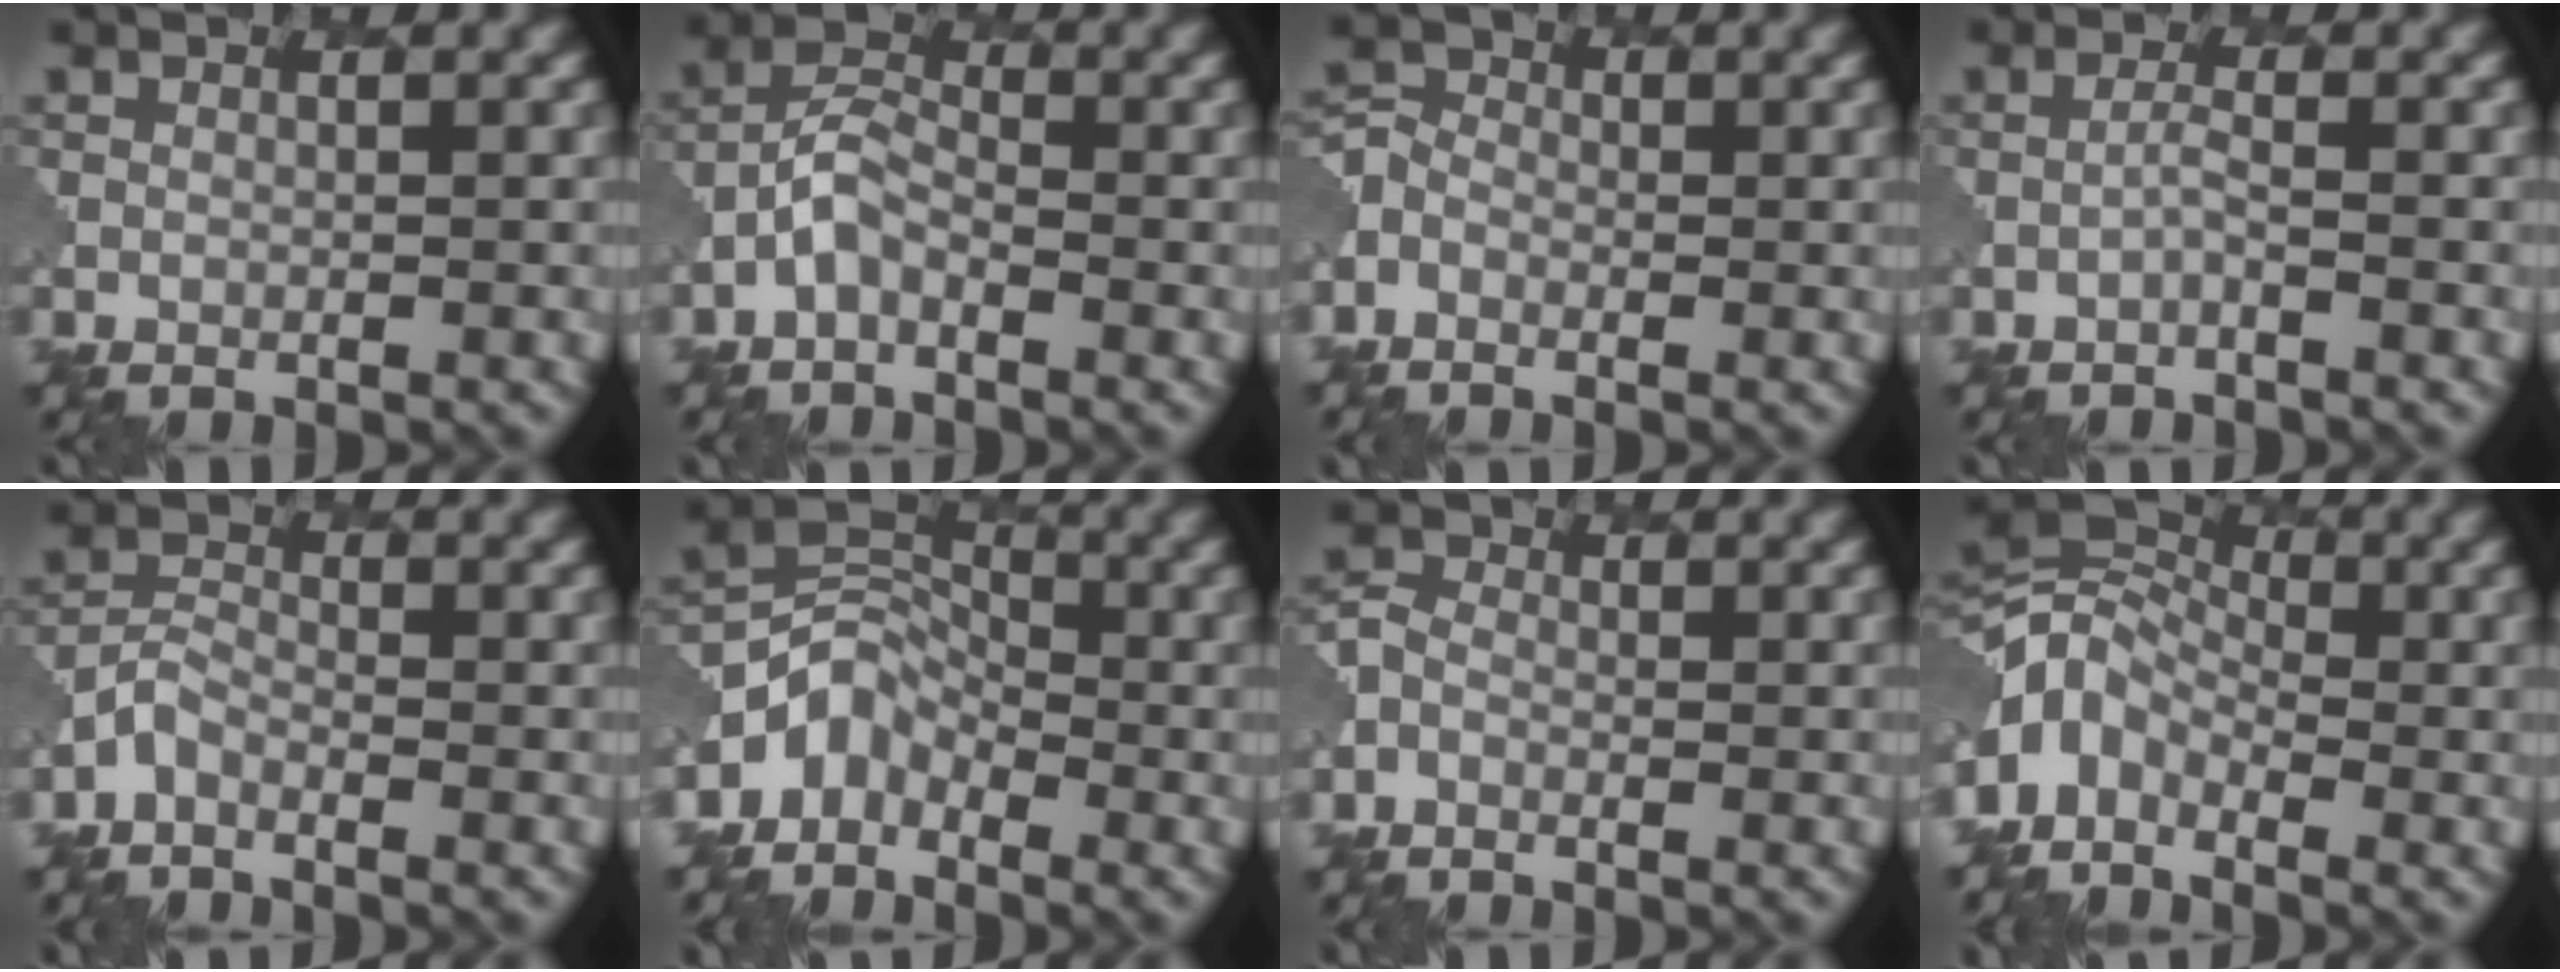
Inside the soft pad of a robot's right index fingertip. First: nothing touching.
{"total": 2.3, "force": [-1.4, 1.2, 1.4], "torque": [-0.030, 0.011, -0.034]}
{"total": 2.6, "force": [-1.1, 2.0, 1.2], "torque": [-0.028, 0.001, -0.024]}
{"total": 0.8, "force": [-0.3, 0.0, 0.7], "torque": [-0.015, 0.005, -0.010]}
{"total": 1.7, "force": [-1.3, 0.8, 0.7], "torque": [-0.019, 0.001, -0.037]}
{"total": 3.6, "force": [-2.3, 2.6, 0.9], "torque": [-0.010, 0.005, -0.054]}
{"total": 2.2, "force": [-0.9, 1.7, 1.1], "torque": [-0.023, 0.003, -0.022]}
{"total": 6.4, "force": [-2.3, 4.4, 4.1], "torque": [-0.074, 0.009, -0.066]}